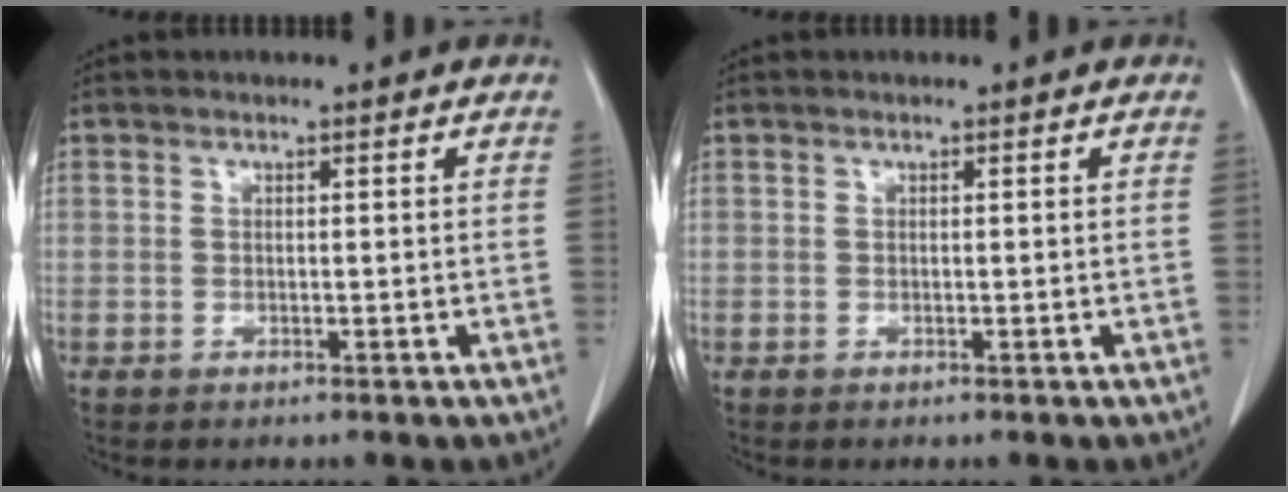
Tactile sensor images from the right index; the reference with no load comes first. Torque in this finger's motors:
{"motor_torque": [0.00, 0.00, 0.00, 0.00]}